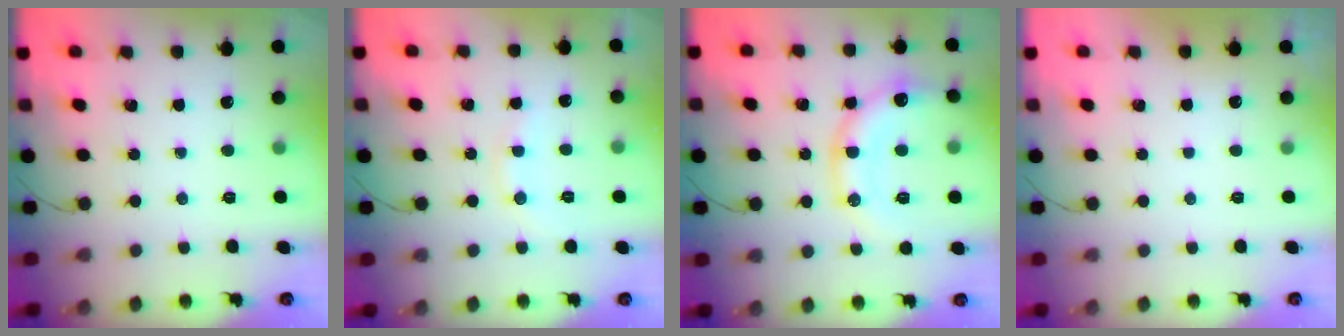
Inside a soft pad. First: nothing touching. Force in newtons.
{"total": 7.6, "press": 7.6, "slide": 0.9}
{"total": 14.0, "press": 13.9, "slide": 1.9}
{"total": 2.9, "press": 2.9, "slide": 0.1}